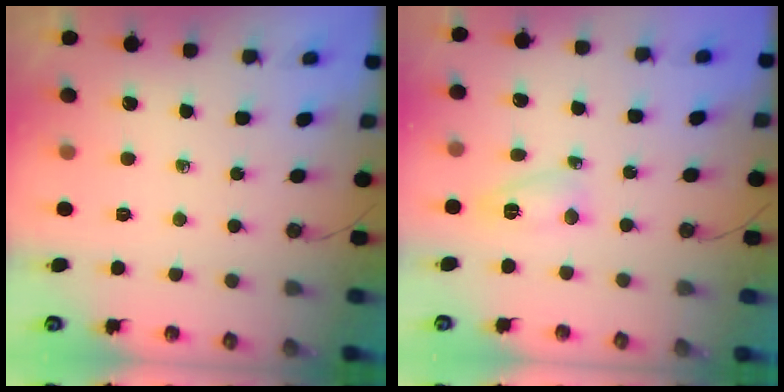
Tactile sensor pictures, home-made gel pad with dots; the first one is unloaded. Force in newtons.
{"total": 6.0, "press": 6.0, "slide": 0.3}